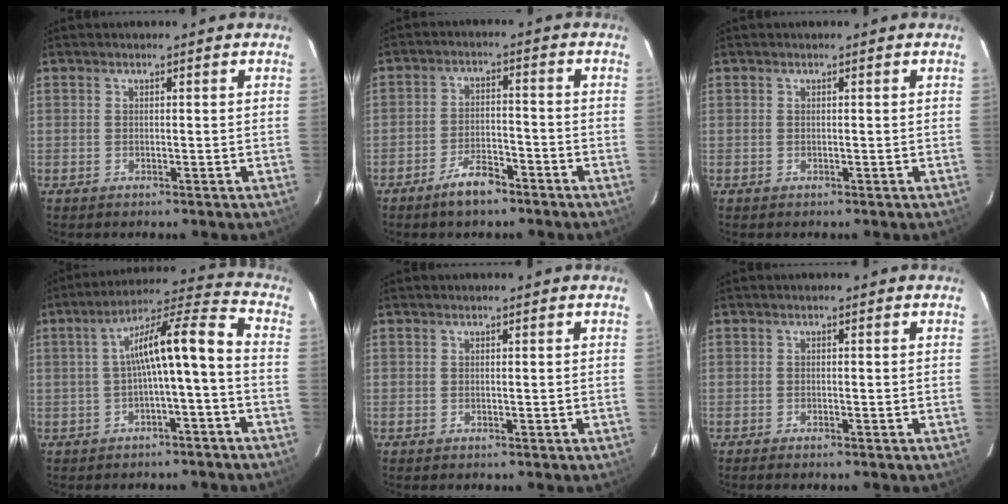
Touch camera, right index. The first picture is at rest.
{"total": 5.6, "force": [-4.2, 1.9, 3.2], "torque": [-0.062, 0.002, -0.073]}
{"total": 0.0}
{"total": 10.4, "force": [-0.9, 0.9, 10.4], "torque": [-0.165, 0.042, -0.014]}
{"total": 0.0}
{"total": 2.1, "force": [-1.7, 0.1, 1.2], "torque": [-0.015, -0.002, -0.020]}